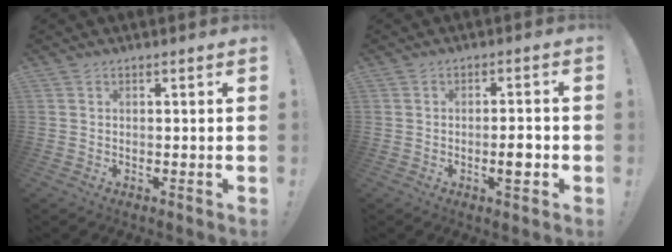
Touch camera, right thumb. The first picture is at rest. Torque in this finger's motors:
{"motor_torque": [2.38, 1.19, 0.38, -0.49, 0.55]}